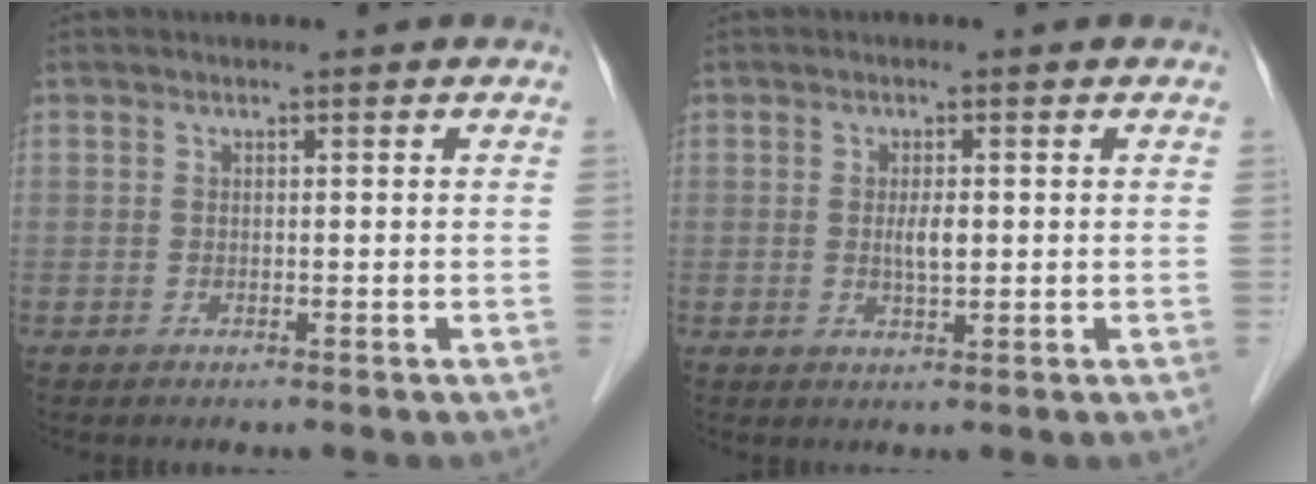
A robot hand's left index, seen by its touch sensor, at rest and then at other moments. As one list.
[{"total": 2.3, "force": [0.2, 0.6, 2.3], "torque": [-0.044, -0.002, 0.005]}]